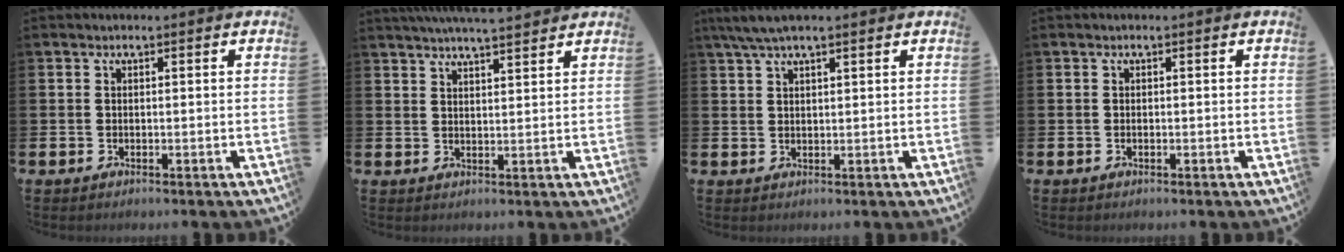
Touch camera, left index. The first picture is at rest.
{"total": 4.7, "force": [4.5, -0.2, 1.1], "torque": [-0.032, -0.015, 0.083]}
{"total": 3.7, "force": [2.9, 0.7, 2.3], "torque": [-0.058, 0.004, 0.054]}
{"total": 0.0}